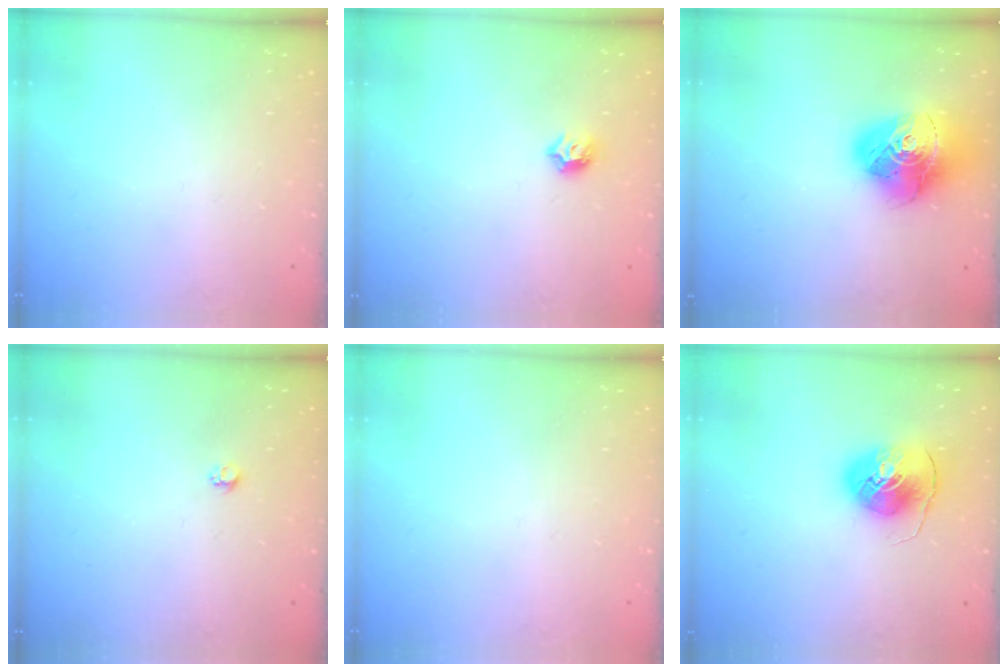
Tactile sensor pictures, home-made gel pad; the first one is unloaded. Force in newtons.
{"total": 5.6, "press": 5.6, "slide": 0.8}
{"total": 18.0, "press": 17.9, "slide": 1.9}
{"total": 3.2, "press": 3.2, "slide": 0.3}
{"total": 0.0}
{"total": 9.0, "press": 8.8, "slide": 1.5}